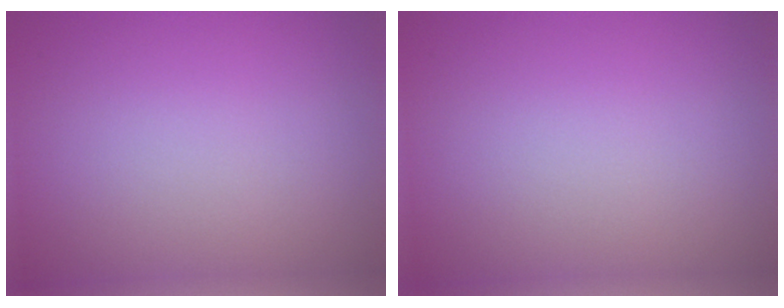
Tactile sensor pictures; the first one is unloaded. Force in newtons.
{"total": 0.0}